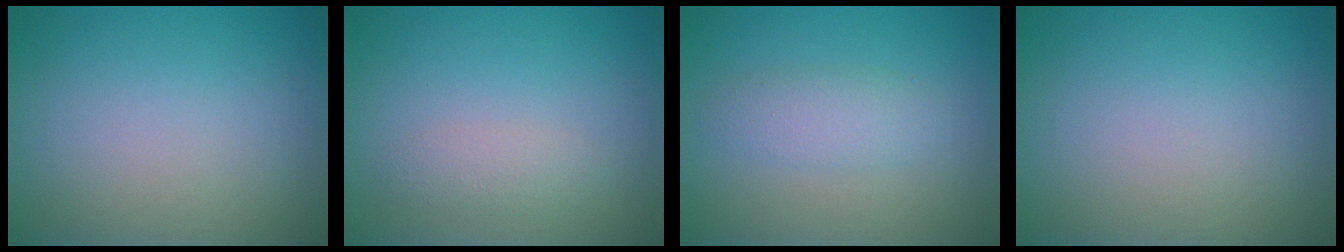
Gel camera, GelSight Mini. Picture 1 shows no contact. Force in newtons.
{"total": 1.5, "press": 1.5, "slide": 0.1}
{"total": 2.3, "press": 2.3, "slide": 0.1}
{"total": 0.0}